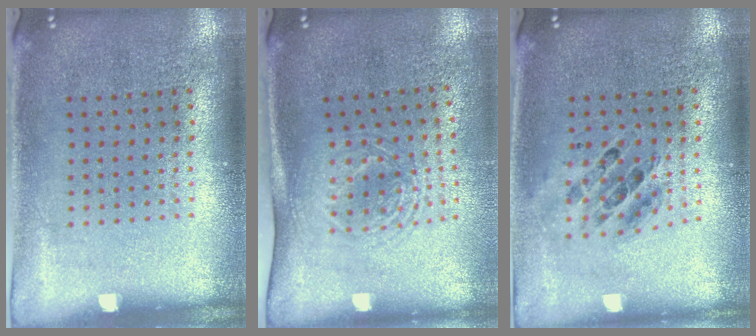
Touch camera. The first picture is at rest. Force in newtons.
{"total": 1.7, "press": 1.3, "slide": 1.1}
{"total": 0.7, "press": 0.7, "slide": 0.1}